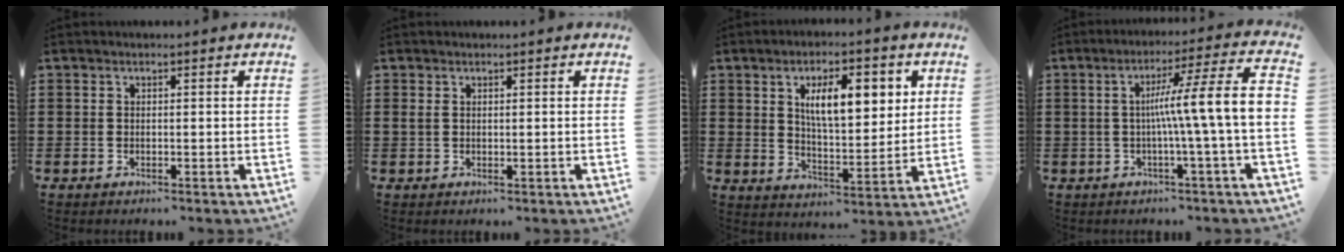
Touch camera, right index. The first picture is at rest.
{"total": 0.9, "force": [0.3, 0.5, 0.7], "torque": [-0.016, 0.004, 0.004]}
{"total": 9.2, "force": [3.3, 3.6, 7.8], "torque": [-0.136, 0.002, 0.050]}
{"total": 9.9, "force": [-0.3, -0.7, 9.9], "torque": [-0.173, -0.013, -0.015]}